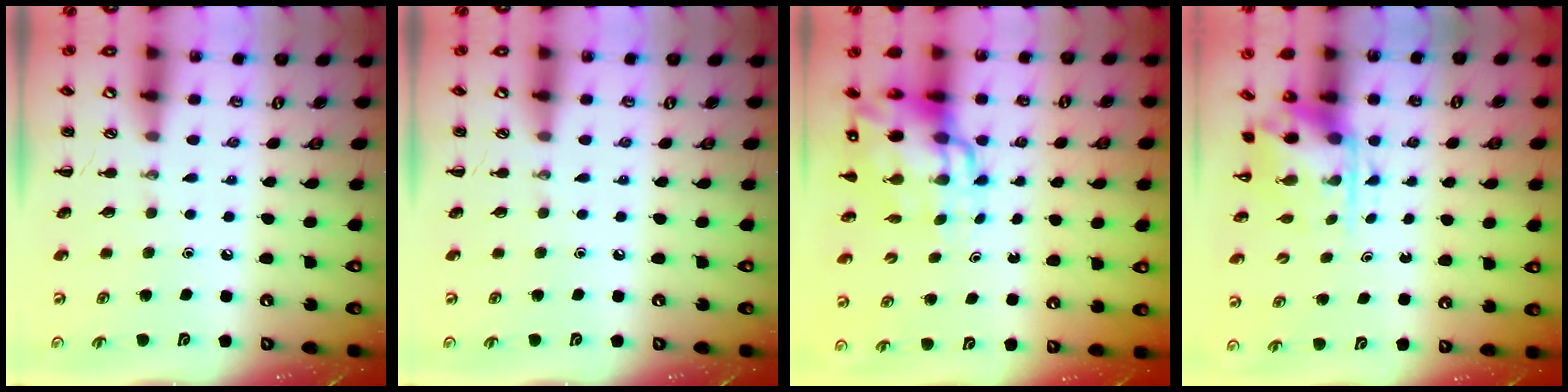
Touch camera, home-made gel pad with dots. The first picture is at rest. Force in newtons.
{"total": 0.0}
{"total": 11.3, "press": 10.9, "slide": 3.1}
{"total": 3.8, "press": 3.7, "slide": 0.9}